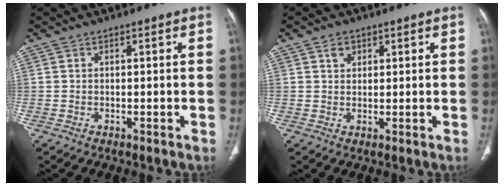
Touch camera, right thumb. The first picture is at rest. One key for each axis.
{"total": 2.3, "fx": 1.3, "fy": 1.8, "fz": 0.7, "tx": 0.003, "ty": -0.006, "tz": 0.018}